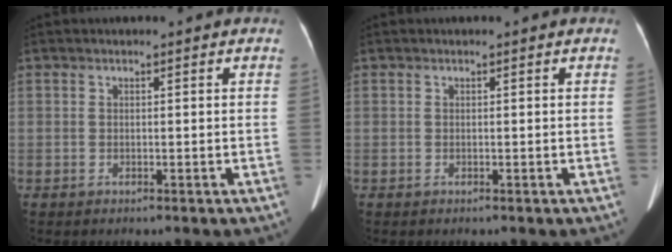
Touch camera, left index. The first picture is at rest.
{"total": 0.0}